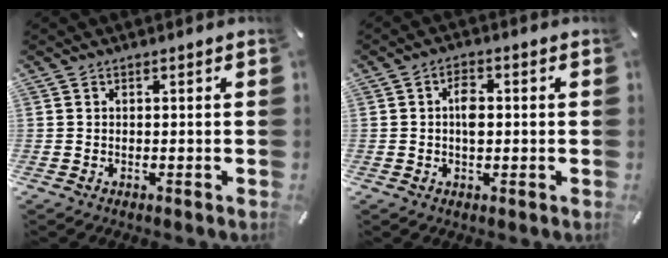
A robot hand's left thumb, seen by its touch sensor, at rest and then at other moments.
{"total": 3.9, "force": [0.1, 2.2, 3.2], "torque": [-0.056, 0.003, 0.000]}